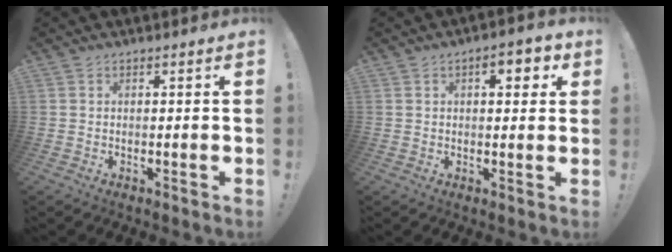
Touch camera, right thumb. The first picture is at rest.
{"total": 5.7, "force": [2.4, 2.7, 4.4], "torque": [-0.041, -0.008, 0.032]}